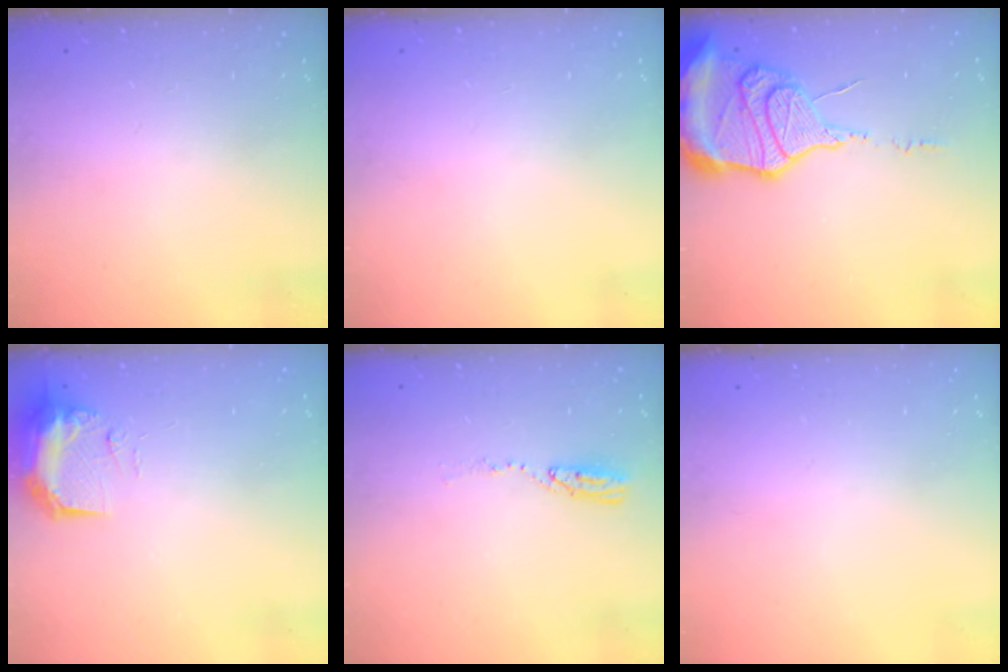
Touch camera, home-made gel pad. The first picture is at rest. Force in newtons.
{"total": 0.0}
{"total": 18.9, "press": 18.8, "slide": 1.8}
{"total": 9.2, "press": 9.0, "slide": 1.5}
{"total": 4.8, "press": 4.7, "slide": 0.4}
{"total": 0.0}